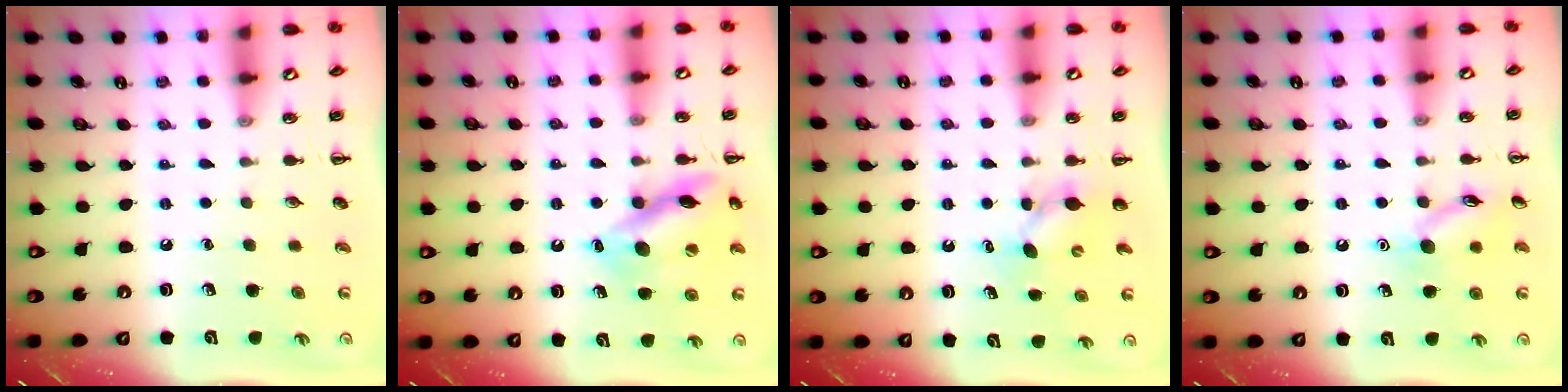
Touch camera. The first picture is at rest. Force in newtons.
{"total": 13.0, "press": 13.0, "slide": 1.2}
{"total": 3.9, "press": 3.8, "slide": 1.0}
{"total": 10.6, "press": 10.6, "slide": 0.5}